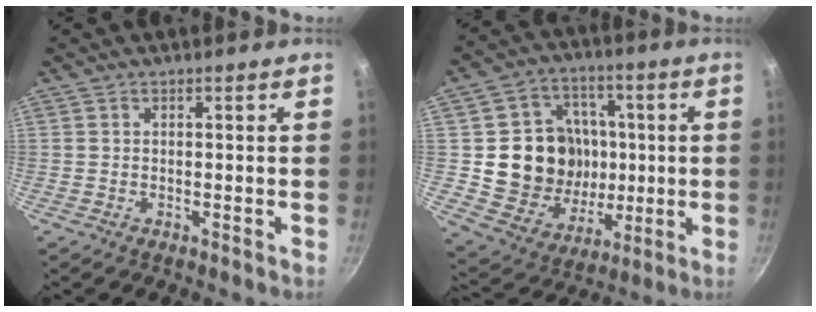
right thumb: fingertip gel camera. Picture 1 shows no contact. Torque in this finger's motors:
{"motor_torque": [1.14, 3.40, 0.71, -0.76, 0.10]}